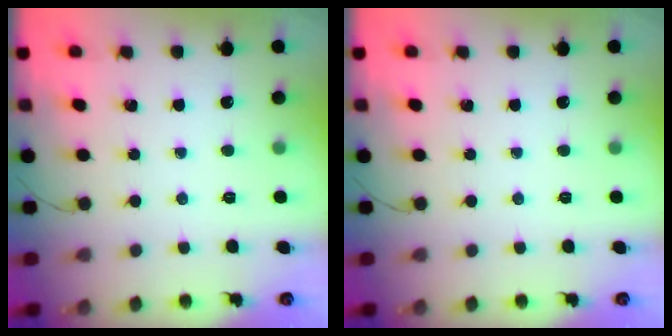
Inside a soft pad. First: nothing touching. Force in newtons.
{"total": 0.0}